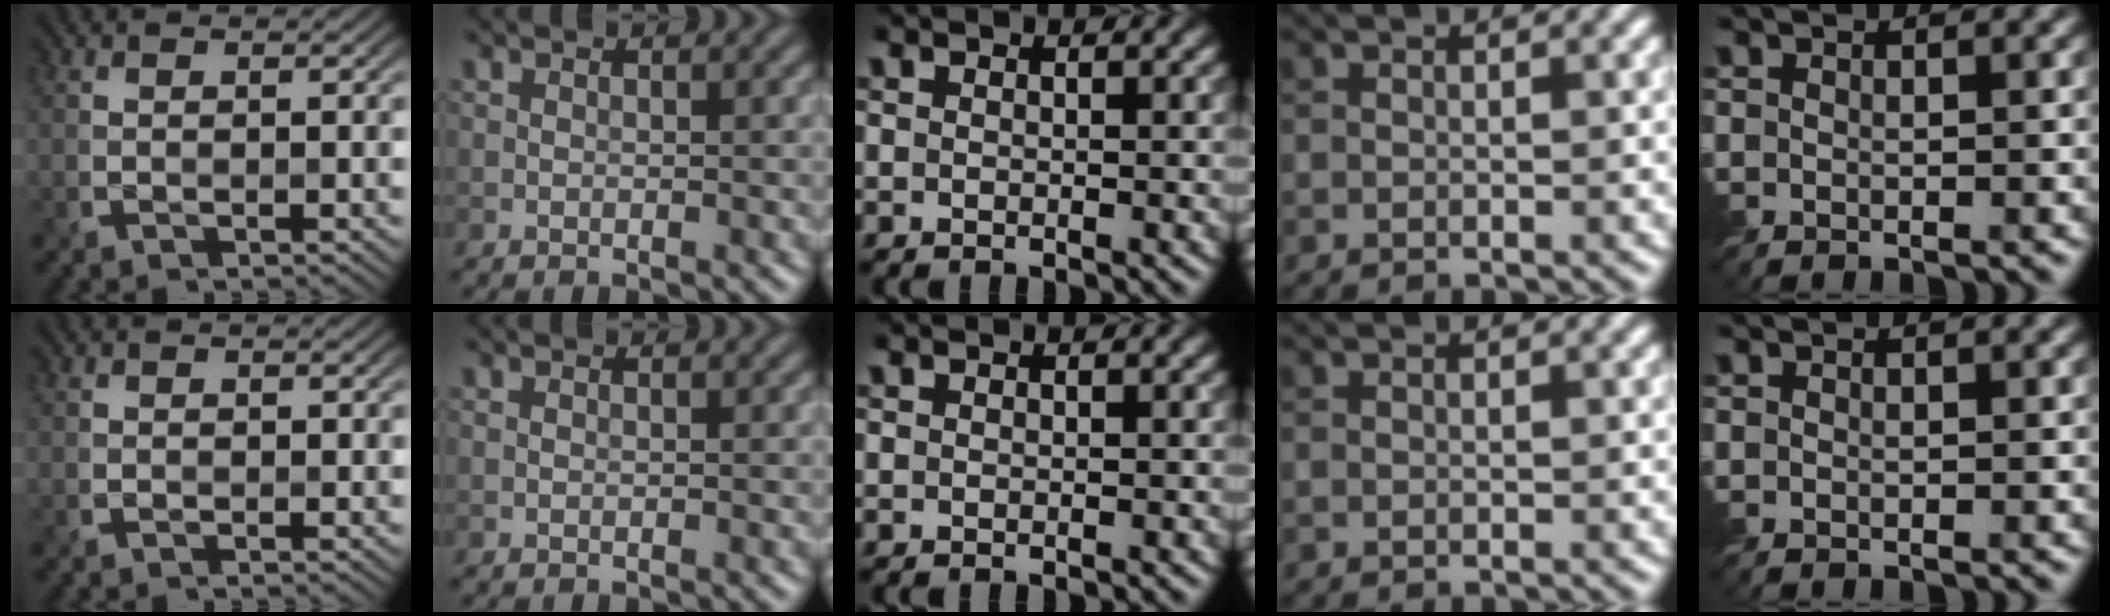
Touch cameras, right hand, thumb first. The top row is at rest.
{}